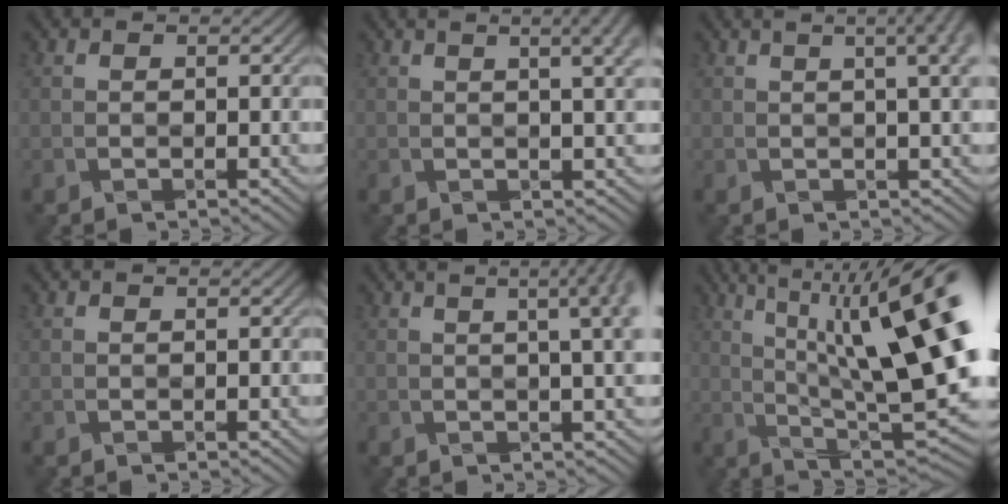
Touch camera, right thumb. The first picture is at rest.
{"total": 9.1, "force": [3.4, 3.2, 7.8], "torque": [-0.064, 0.038, 0.024]}
{"total": 10.2, "force": [3.5, 3.7, 8.9], "torque": [-0.078, 0.044, 0.028]}
{"total": 0.0}
{"total": 9.7, "force": [2.6, 3.0, 8.9], "torque": [-0.082, 0.044, 0.019]}
{"total": 18.6, "force": [5.0, 5.0, 17.2], "torque": [-0.264, 0.026, 0.089]}